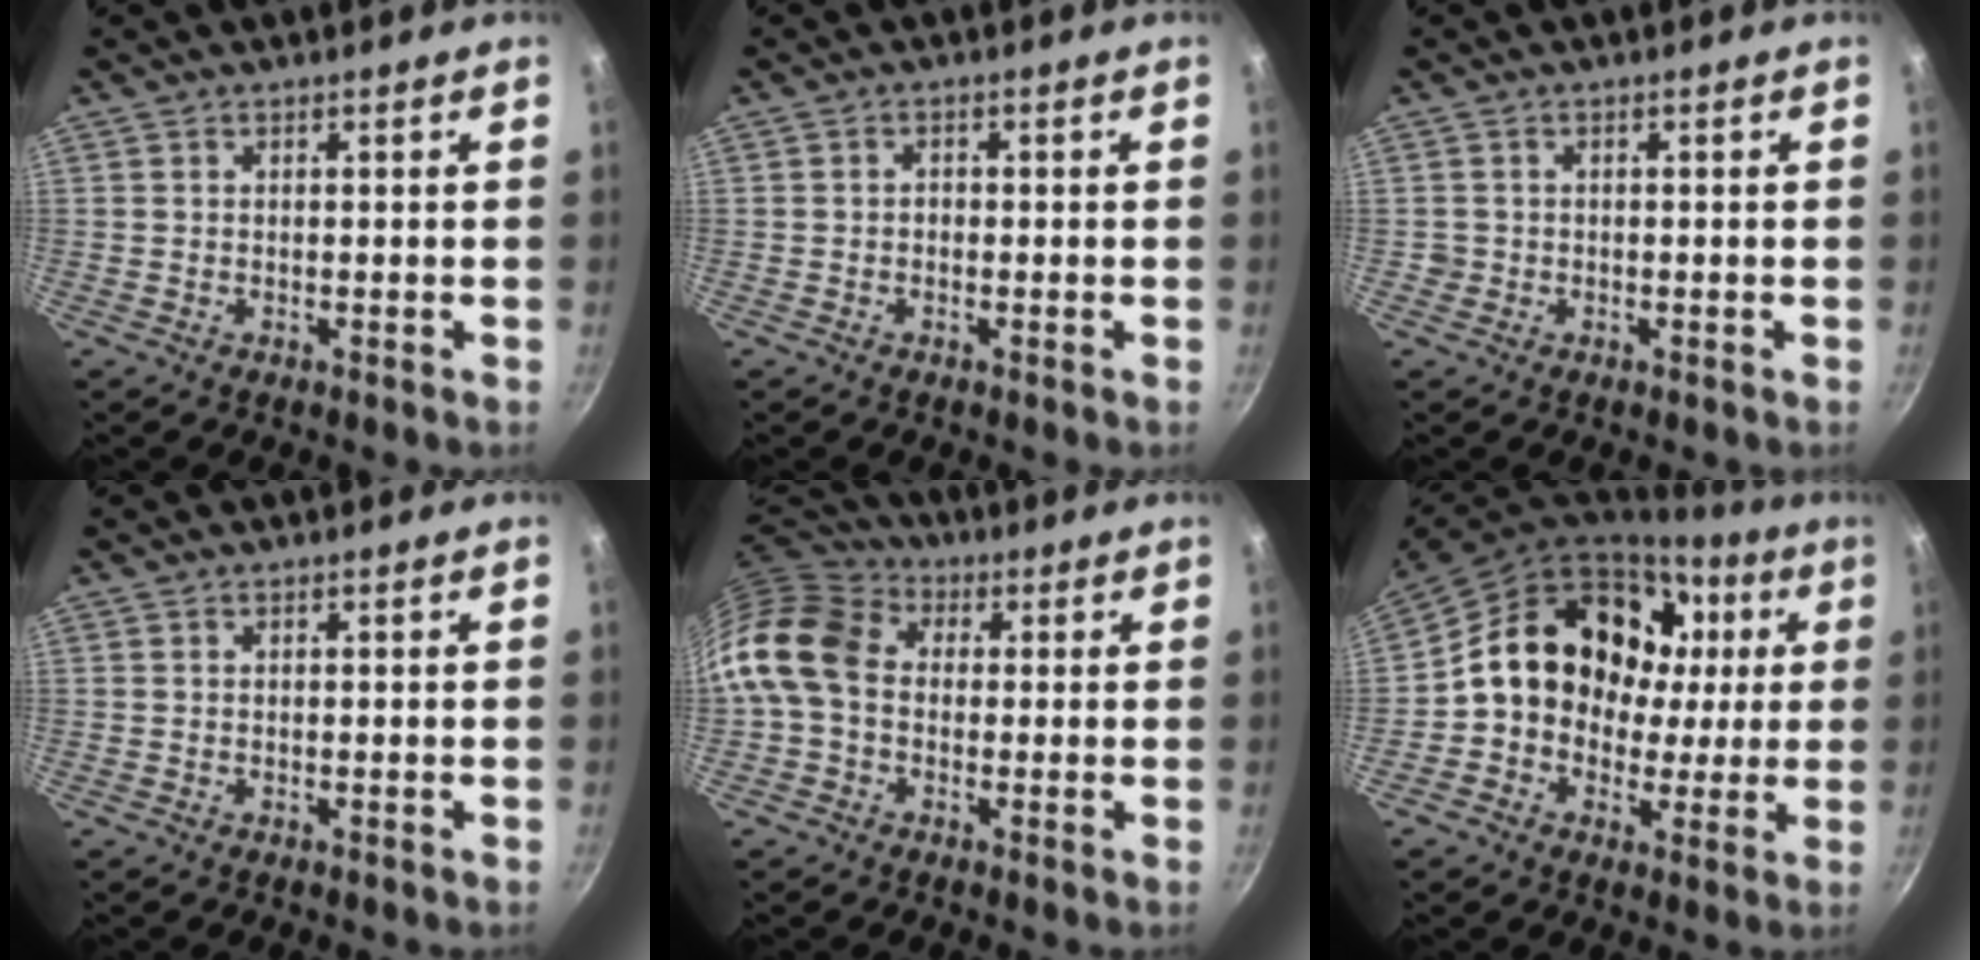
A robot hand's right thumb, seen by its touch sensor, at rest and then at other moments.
{"total": 1.2, "force": [-0.3, 1.0, 0.7], "torque": [-0.010, 0.005, -0.008]}
{"total": 1.2, "force": [-0.3, 1.1, 0.1], "torque": [0.001, 0.004, -0.004]}
{"total": 0.0}
{"total": 14.0, "force": [0.5, 10.7, 9.0], "torque": [-0.162, 0.029, -0.012]}
{"total": 20.1, "force": [3.1, 16.1, 11.6], "torque": [-0.166, 0.040, 0.045]}